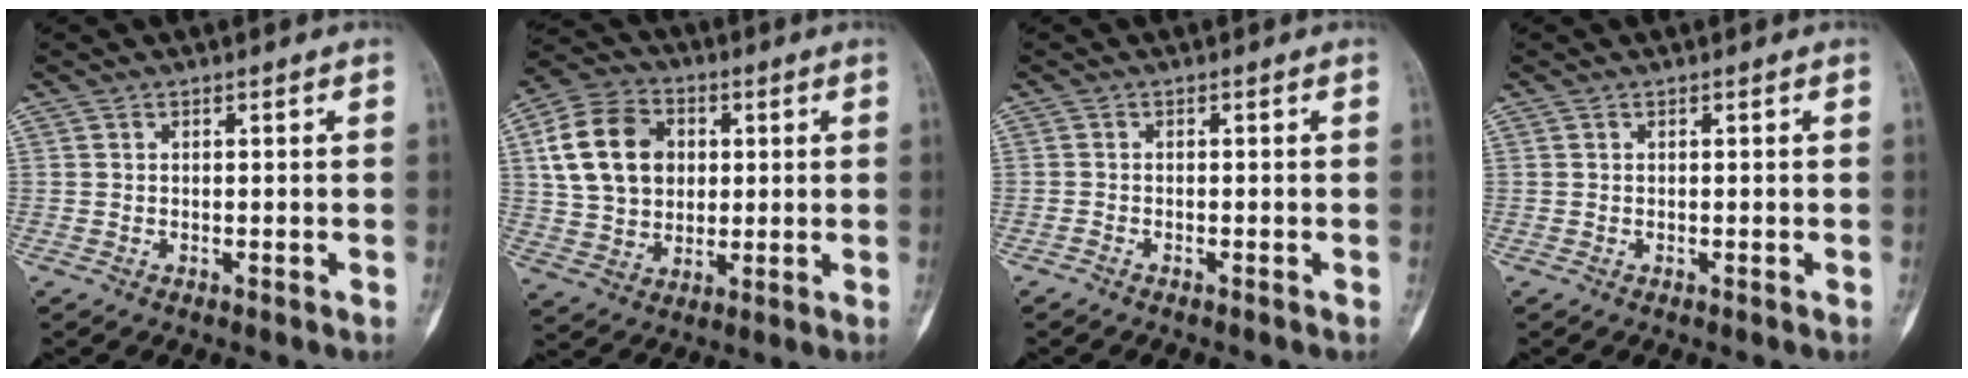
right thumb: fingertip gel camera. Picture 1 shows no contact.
{"total": 15.1, "force": [3.2, 11.6, 9.2], "torque": [-0.143, 0.008, 0.057]}
{"total": 0.6, "force": [-0.6, 0.1, 0.2], "torque": [-0.007, 0.000, -0.014]}
{"total": 0.0}